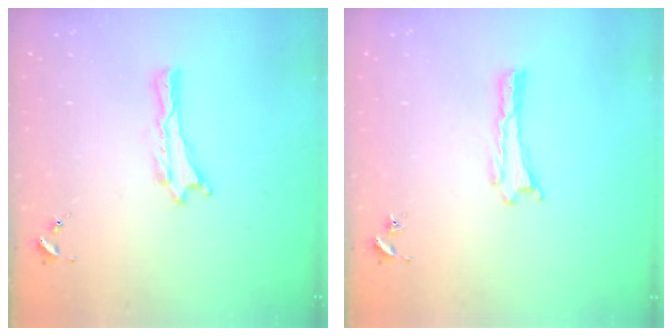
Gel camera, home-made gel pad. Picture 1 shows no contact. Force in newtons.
{"total": 0.0}